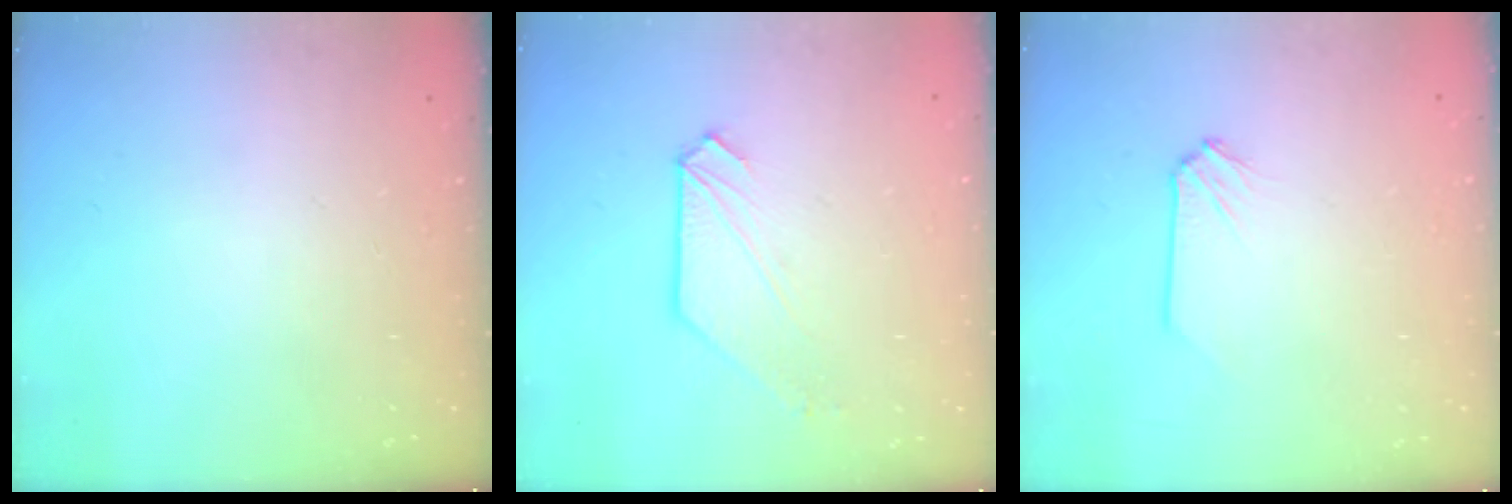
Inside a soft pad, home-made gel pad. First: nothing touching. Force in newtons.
{"total": 2.2, "press": 2.2, "slide": 0.3}
{"total": 0.0}